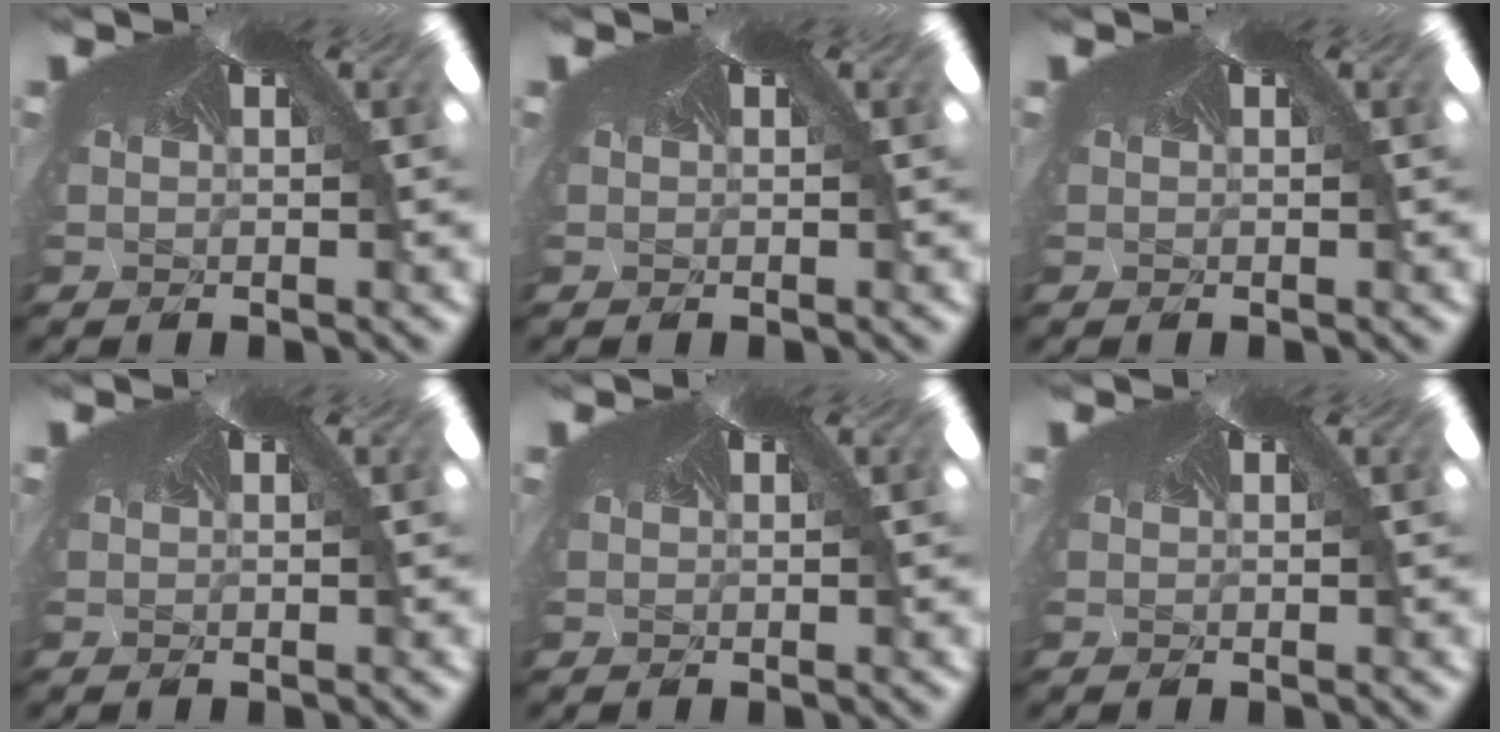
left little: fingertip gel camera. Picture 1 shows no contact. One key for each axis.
{"total": 0.0}
{"total": 0.0}
{"total": 0.0}
{"total": 0.0}
{"total": 0.0}